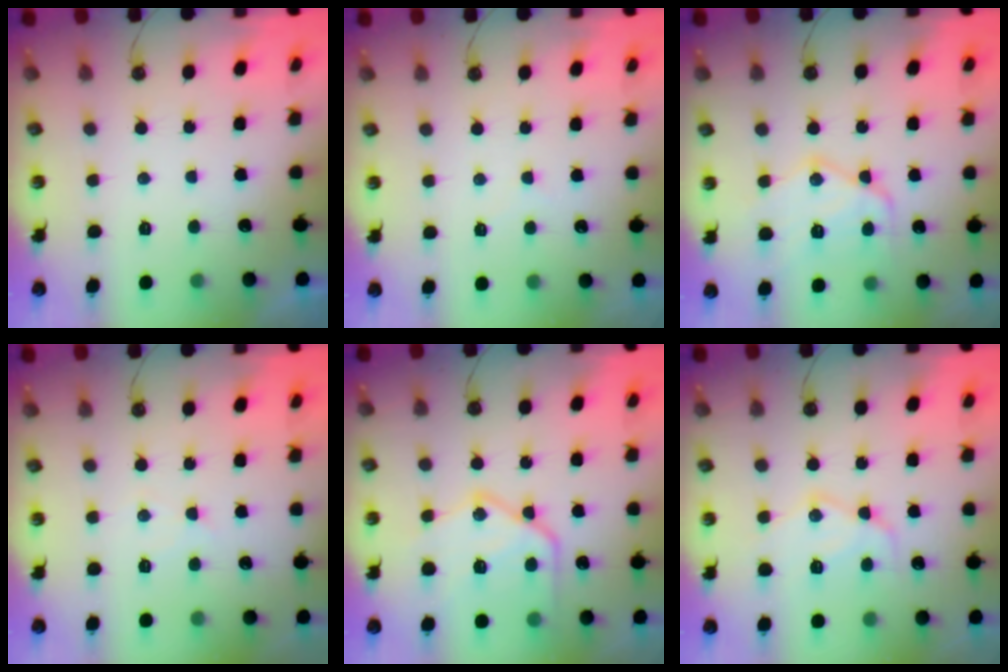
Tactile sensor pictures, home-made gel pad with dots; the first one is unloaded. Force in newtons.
{"total": 2.9, "press": 2.9, "slide": 0.4}
{"total": 15.4, "press": 15.4, "slide": 1.1}
{"total": 5.8, "press": 5.8, "slide": 1.0}
{"total": 19.0, "press": 18.9, "slide": 1.9}
{"total": 12.1, "press": 12.1, "slide": 1.2}